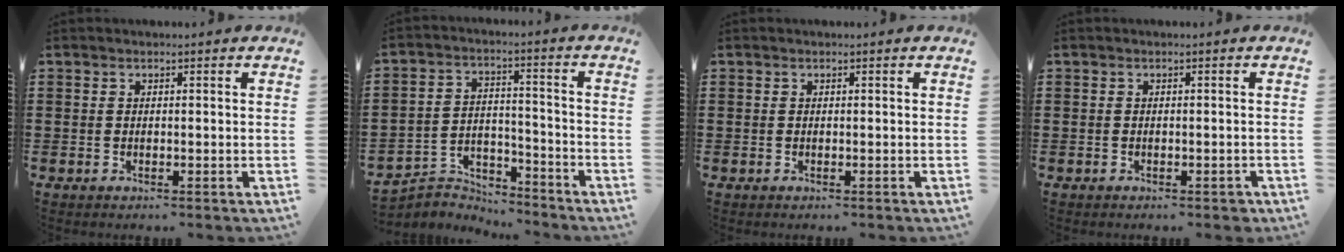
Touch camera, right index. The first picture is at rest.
{"total": 5.1, "force": [-5.0, 1.0, 0.4], "torque": [-0.018, 0.009, -0.103]}
{"total": 0.0}
{"total": 0.9, "force": [-0.6, 0.5, 0.3], "torque": [-0.009, -0.002, -0.013]}